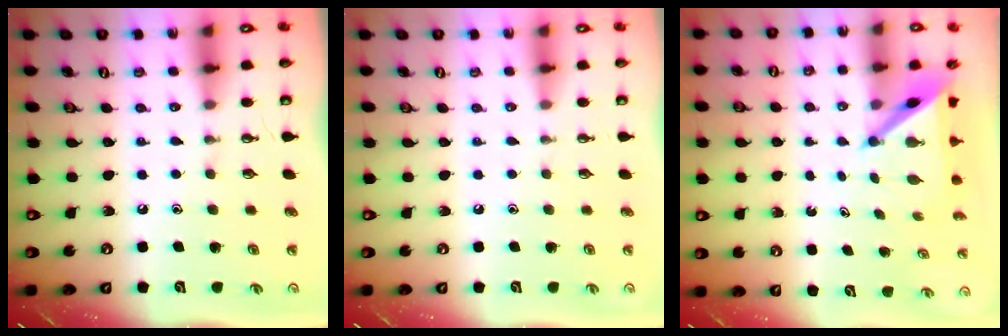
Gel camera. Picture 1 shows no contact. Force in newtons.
{"total": 0.0}
{"total": 5.2, "press": 5.2, "slide": 0.5}